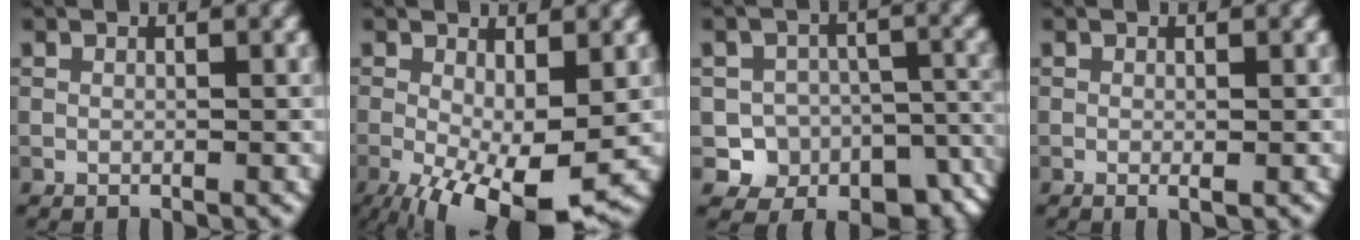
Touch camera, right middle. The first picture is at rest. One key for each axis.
{"total": 9.5, "fx": -3.1, "fy": 3.5, "fz": 8.2, "tx": -0.155, "ty": -0.021, "tz": -0.043}
{"total": 9.7, "fx": -6.0, "fy": 7.1, "fz": 2.8, "tx": -0.020, "ty": -0.005, "tz": -0.075}
{"total": 0.7, "fx": -0.1, "fy": 0.1, "fz": 0.7, "tx": -0.010, "ty": -0.003, "tz": -0.002}